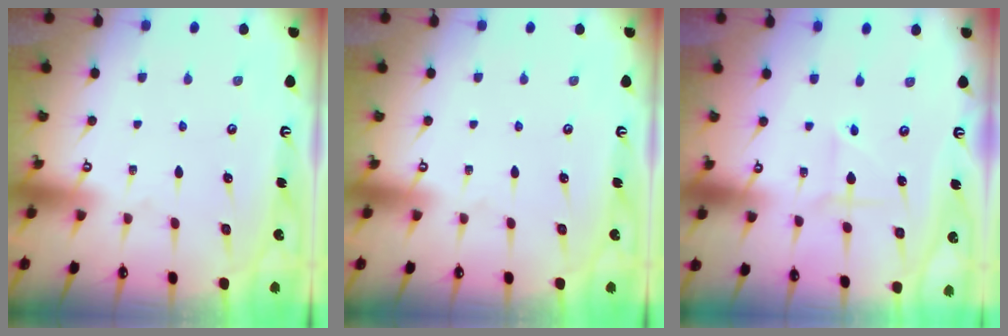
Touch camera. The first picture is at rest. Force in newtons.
{"total": 0.0}
{"total": 1.8, "press": 1.7, "slide": 0.7}